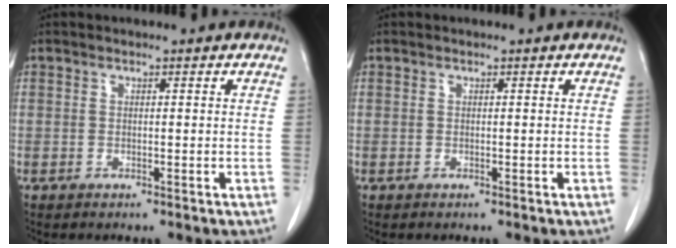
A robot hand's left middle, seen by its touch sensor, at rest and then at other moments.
{"total": 0.0}